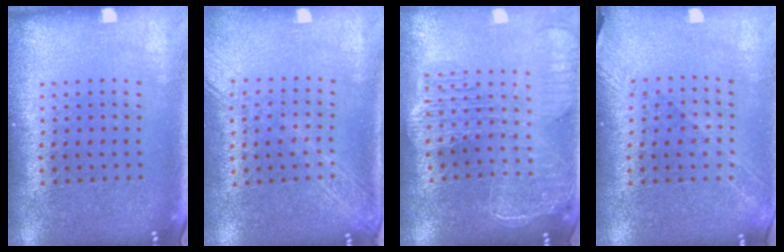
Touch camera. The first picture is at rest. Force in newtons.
{"total": 1.8, "press": 1.5, "slide": 1.0}
{"total": 2.5, "press": 2.2, "slide": 1.3}
{"total": 1.3, "press": 1.2, "slide": 0.5}